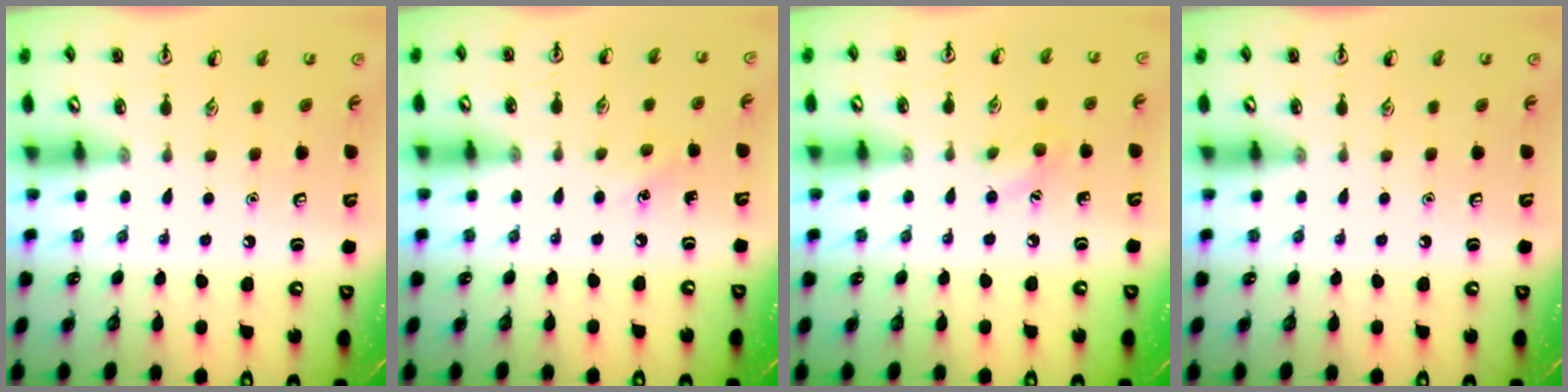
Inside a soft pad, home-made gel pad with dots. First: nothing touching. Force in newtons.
{"total": 3.5, "press": 3.3, "slide": 1.2}
{"total": 7.1, "press": 6.9, "slide": 1.8}
{"total": 0.0}